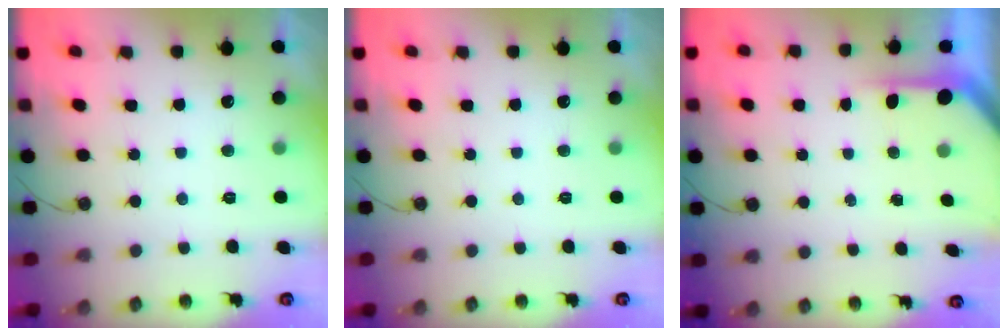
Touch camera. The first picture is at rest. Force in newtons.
{"total": 0.0}
{"total": 4.3, "press": 4.3, "slide": 0.5}